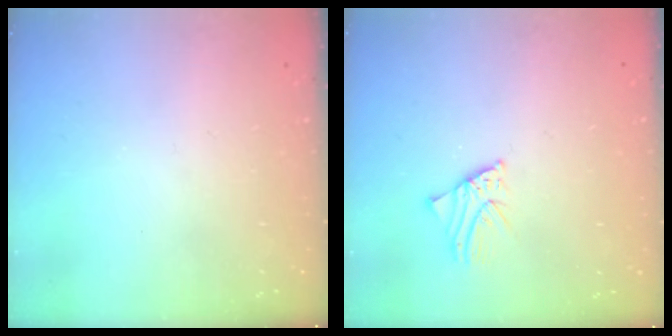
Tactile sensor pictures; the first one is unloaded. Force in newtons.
{"total": 1.7, "press": 1.7, "slide": 0.2}